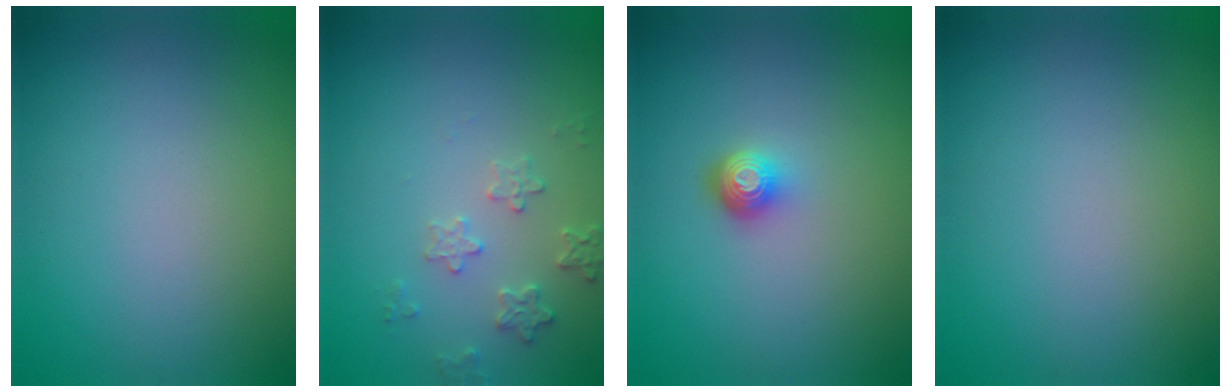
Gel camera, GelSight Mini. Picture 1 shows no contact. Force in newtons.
{"total": 2.2, "press": 2.1, "slide": 0.4}
{"total": 1.9, "press": 1.4, "slide": 1.3}
{"total": 0.0}